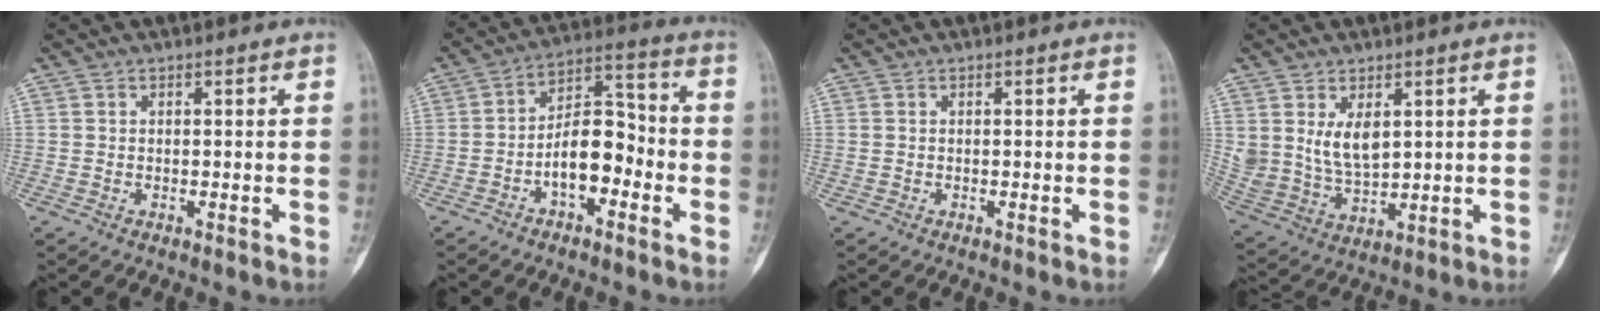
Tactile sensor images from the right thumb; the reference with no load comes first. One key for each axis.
{"total": 10.7, "fx": -3.4, "fy": 5.8, "fz": 8.4, "tx": -0.118, "ty": 0.046, "tz": -0.067}
{"total": 0.5, "fx": 0.0, "fy": 0.4, "fz": 0.4, "tx": -0.010, "ty": -0.002, "tz": 0.002}
{"total": 8.1, "fx": 2.9, "fy": 4.8, "fz": 5.9, "tx": -0.102, "ty": -0.018, "tz": 0.075}